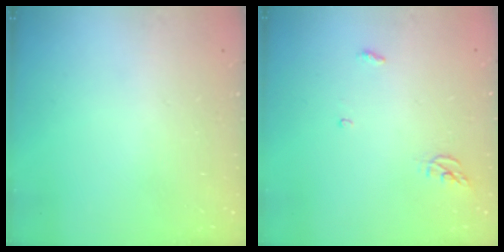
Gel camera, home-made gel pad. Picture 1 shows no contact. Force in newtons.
{"total": 3.5, "press": 3.5, "slide": 0.2}